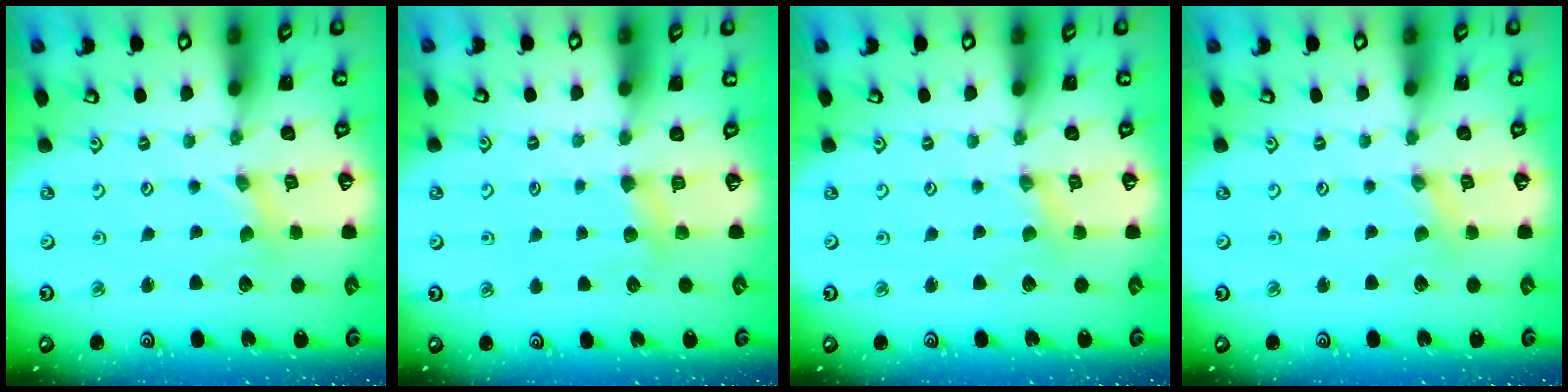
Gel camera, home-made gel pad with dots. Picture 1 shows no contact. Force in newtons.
{"total": 4.0, "press": 4.0, "slide": 0.5}
{"total": 1.0, "press": 1.0, "slide": 0.2}
{"total": 1.1, "press": 1.1, "slide": 0.2}